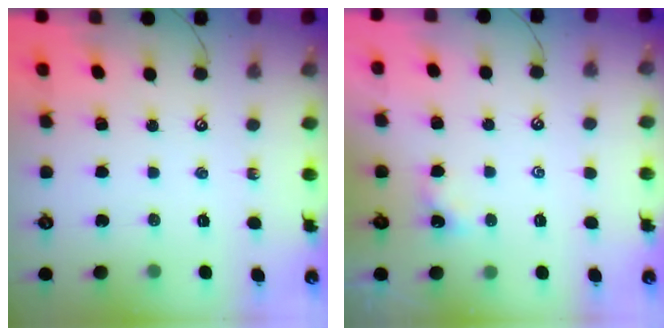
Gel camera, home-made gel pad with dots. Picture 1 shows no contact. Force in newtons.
{"total": 1.1, "press": 1.1, "slide": 0.3}